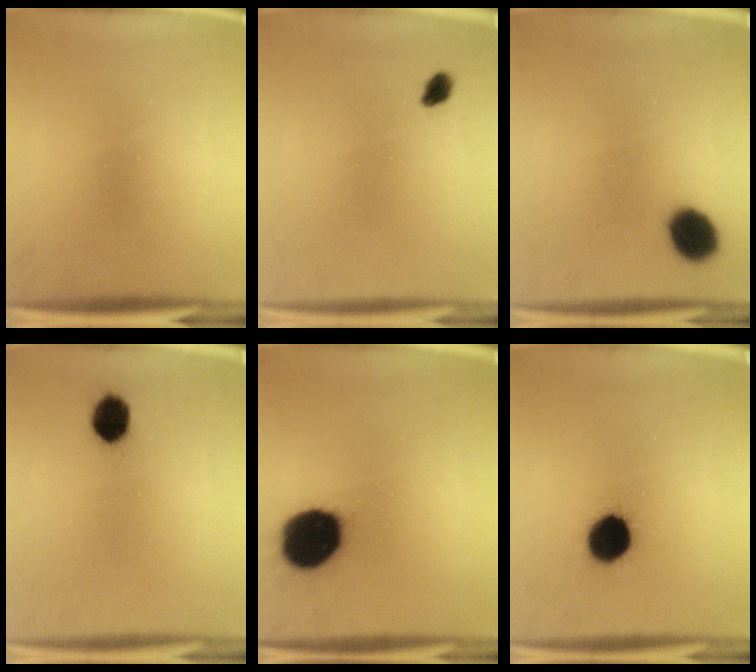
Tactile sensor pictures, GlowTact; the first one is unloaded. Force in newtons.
{"total": 1.9}
{"total": 8.7}
{"total": 5.7}
{"total": 18.9}
{"total": 9.2}